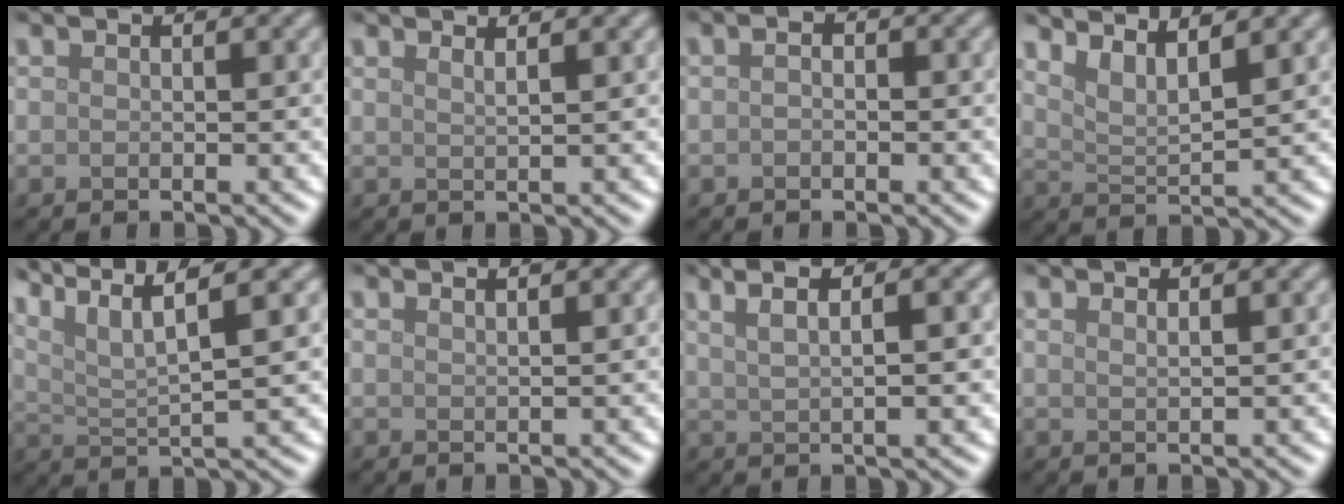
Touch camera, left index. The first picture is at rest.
{"total": 1.8, "force": [1.3, 0.7, 1.1], "torque": [0.001, 0.007, 0.000]}
{"total": 1.5, "force": [0.2, 1.0, 1.1], "torque": [-0.015, 0.001, -0.012]}
{"total": 3.7, "force": [2.8, 0.8, 2.3], "torque": [-0.040, 0.002, 0.053]}
{"total": 8.2, "force": [5.4, 1.7, 6.0], "torque": [-0.104, 0.019, 0.091]}
{"total": 2.3, "force": [1.7, 0.9, 1.3], "torque": [0.007, 0.007, -0.005]}
{"total": 6.5, "force": [3.0, 2.4, 5.2], "torque": [-0.068, 0.023, 0.026]}
{"total": 1.4, "force": [0.9, 0.5, 0.8], "torque": [-0.001, 0.003, 0.004]}